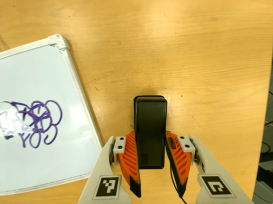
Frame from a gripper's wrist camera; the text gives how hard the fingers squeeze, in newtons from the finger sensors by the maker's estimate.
{"total": 4.2, "left": 2.8, "right": 5.7}